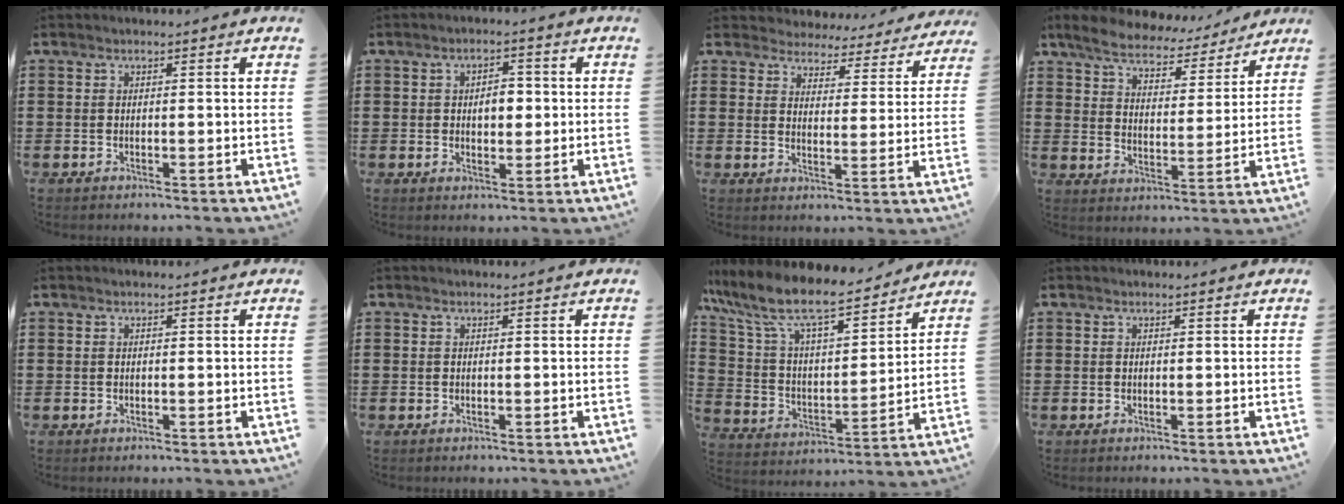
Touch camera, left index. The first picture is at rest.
{"total": 3.9, "force": [0.1, 2.3, 3.1], "torque": [-0.050, 0.002, -0.006]}
{"total": 4.4, "force": [4.3, 0.6, -0.2], "torque": [-0.015, -0.035, 0.072]}
{"total": 6.3, "force": [5.9, 1.7, 1.7], "torque": [-0.065, -0.031, 0.102]}
{"total": 0.0}
{"total": 0.0}
{"total": 10.8, "force": [9.0, 2.4, 5.5], "torque": [-0.145, -0.053, 0.153]}
{"total": 0.0}